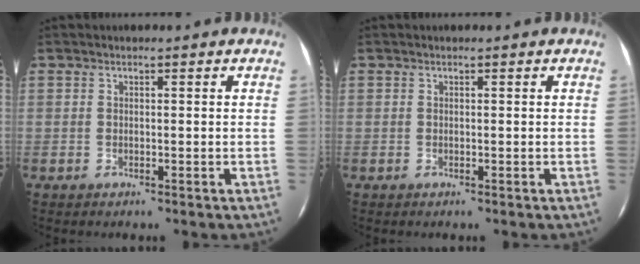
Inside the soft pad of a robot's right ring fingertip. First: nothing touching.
{"total": 0.0}